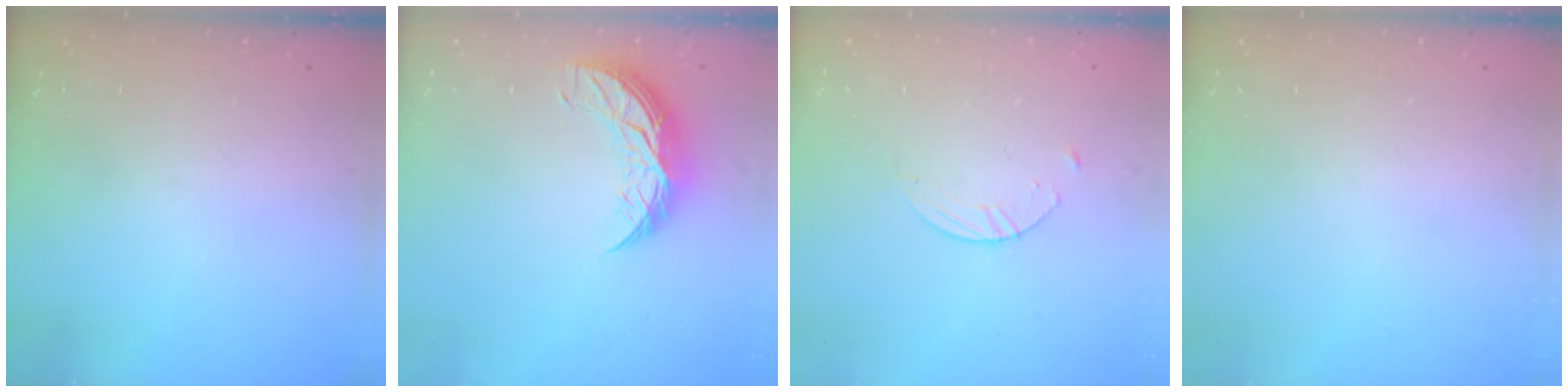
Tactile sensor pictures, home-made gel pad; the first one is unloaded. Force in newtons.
{"total": 9.9, "press": 9.9, "slide": 0.5}
{"total": 2.7, "press": 2.6, "slide": 0.3}
{"total": 0.0}